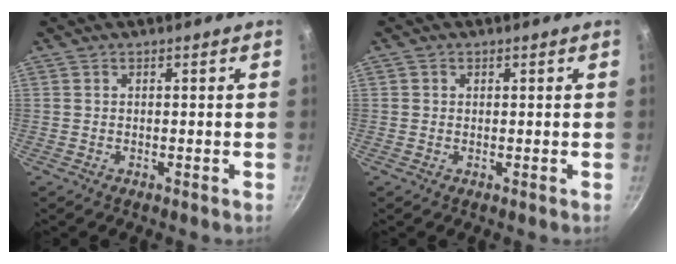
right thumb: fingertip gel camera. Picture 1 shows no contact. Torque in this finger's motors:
{"motor_torque": [0.04, -0.31, -0.18, 0.01, 0.00]}